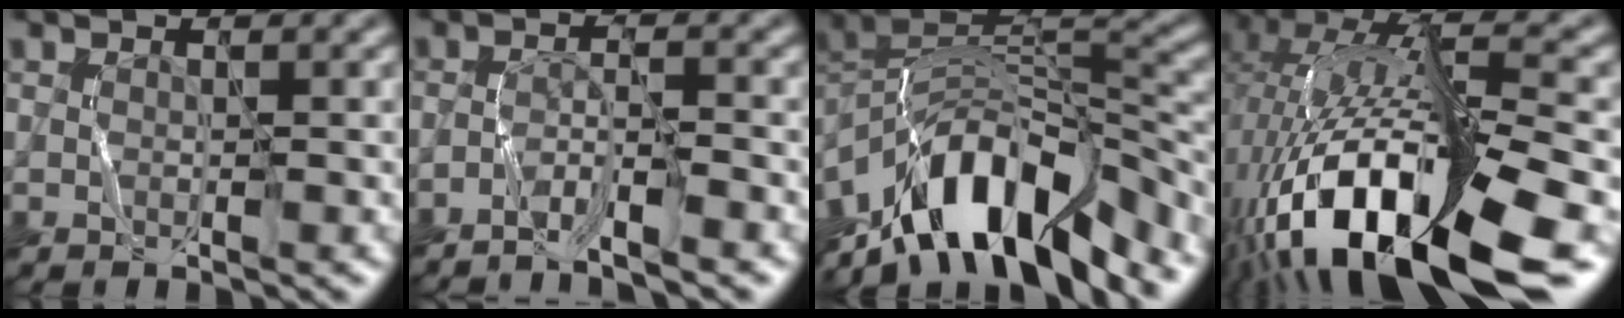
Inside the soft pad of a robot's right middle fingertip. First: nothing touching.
{"total": 2.9, "force": [-2.4, -0.1, 1.5], "torque": [-0.031, 0.011, -0.052]}
{"total": 12.0, "force": [-8.5, 4.6, 7.2], "torque": [-0.114, 0.017, -0.161]}
{"total": 17.0, "force": [-7.2, 5.3, 14.4], "torque": [-0.252, 0.023, -0.128]}